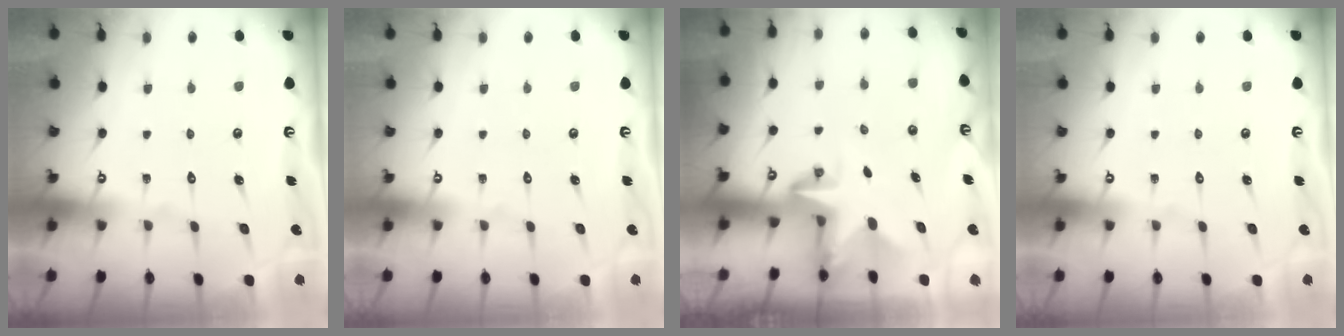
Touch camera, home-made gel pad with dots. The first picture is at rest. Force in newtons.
{"total": 0.0}
{"total": 3.1, "press": 3.1, "slide": 0.2}
{"total": 0.0}